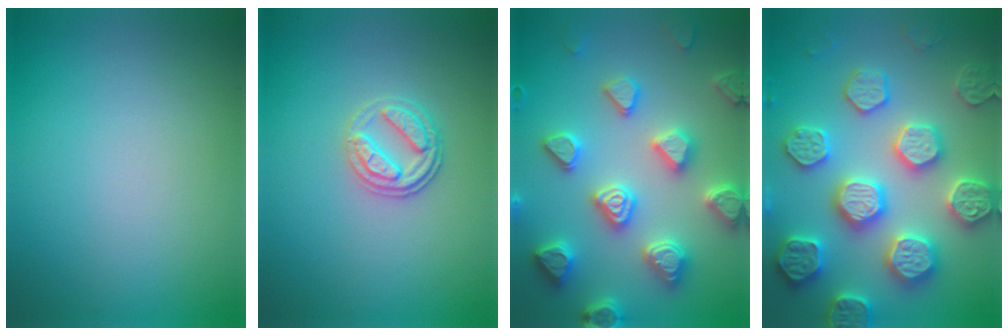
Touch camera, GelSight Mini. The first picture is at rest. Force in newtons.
{"total": 2.7, "press": 2.4, "slide": 1.1}
{"total": 7.1, "press": 7.0, "slide": 1.5}
{"total": 7.9, "press": 7.7, "slide": 1.6}